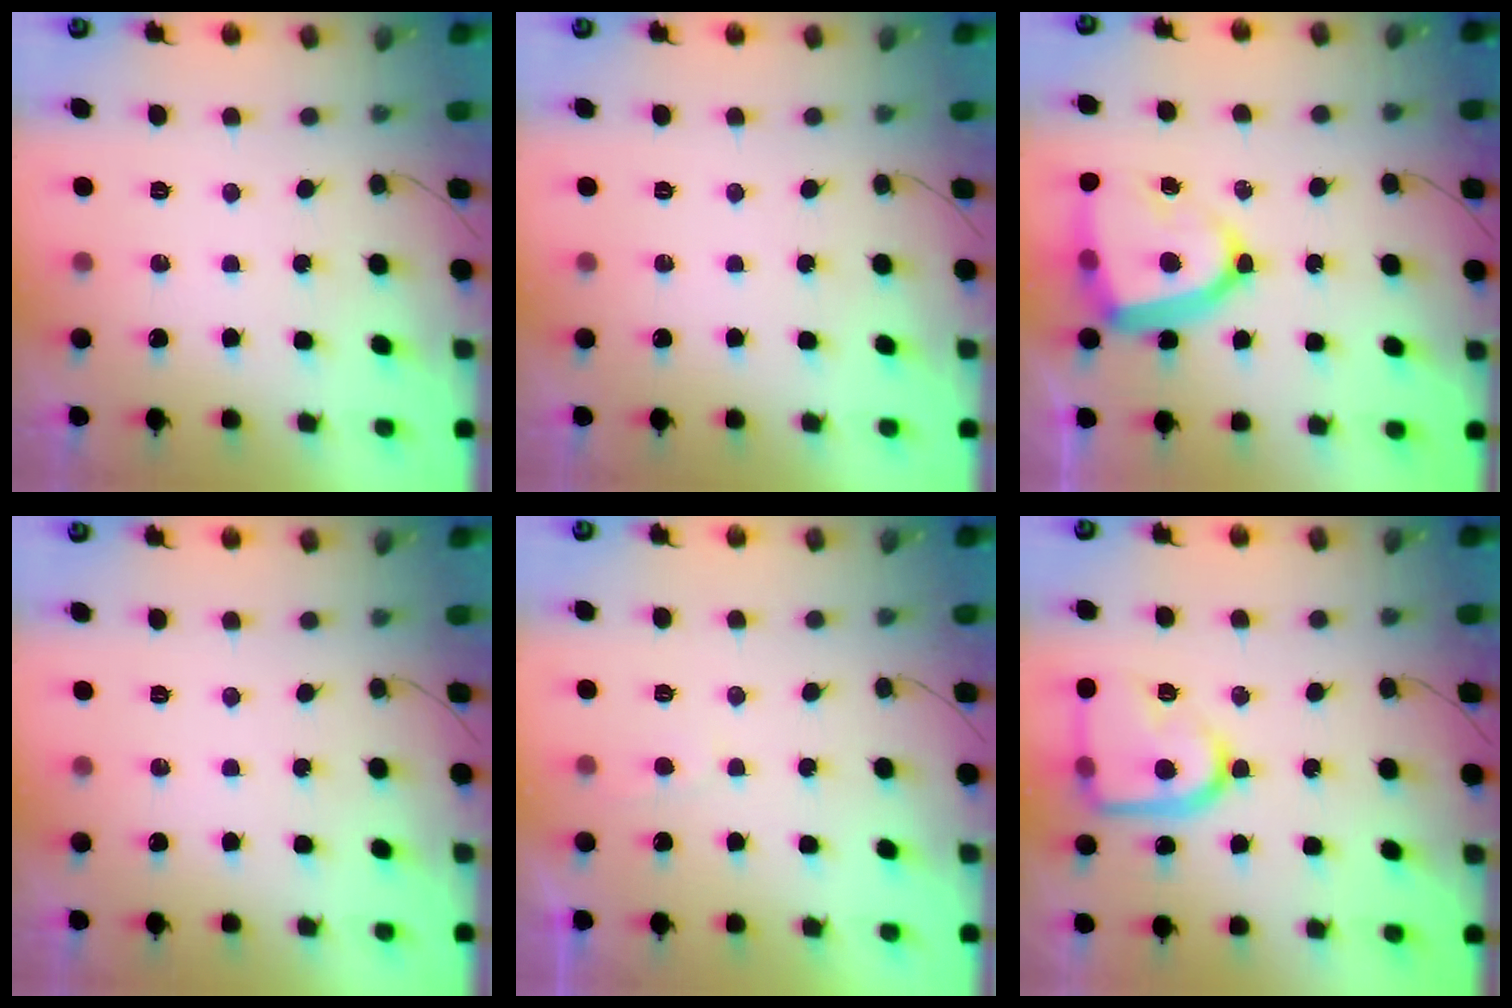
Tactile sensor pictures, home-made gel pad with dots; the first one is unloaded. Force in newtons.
{"total": 0.0}
{"total": 17.6, "press": 17.5, "slide": 1.6}
{"total": 0.0}
{"total": 1.4, "press": 1.4, "slide": 0.2}
{"total": 17.8, "press": 17.8, "slide": 1.5}